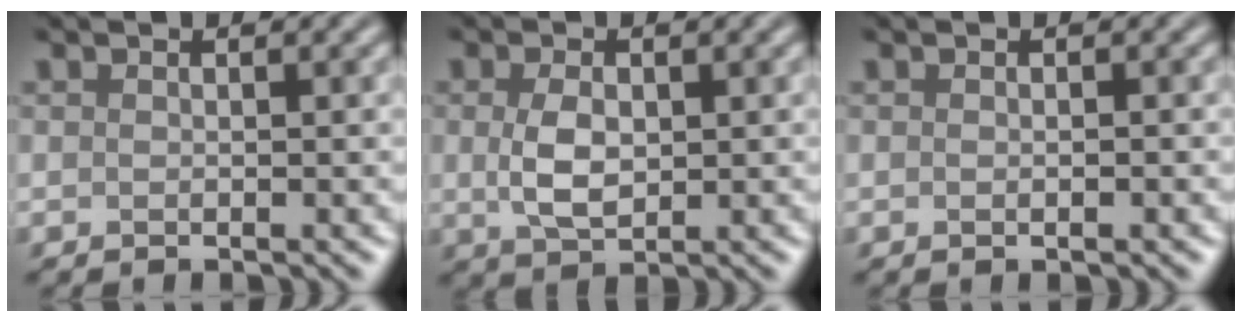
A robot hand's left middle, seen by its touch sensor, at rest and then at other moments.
{"total": 3.2, "force": [0.3, 2.0, 2.5], "torque": [-0.058, 0.002, 0.007]}
{"total": 1.3, "force": [0.2, 0.7, 1.1], "torque": [0.003, 0.006, -0.010]}